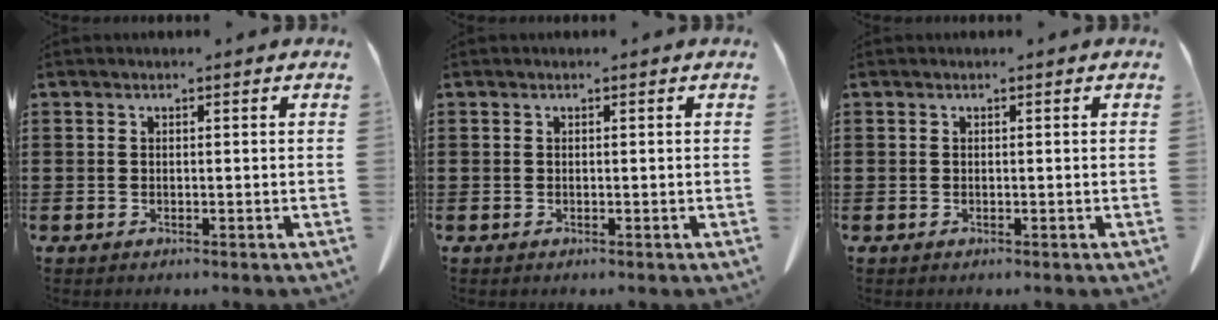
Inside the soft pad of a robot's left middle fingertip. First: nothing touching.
{"total": 0.0}
{"total": 0.0}